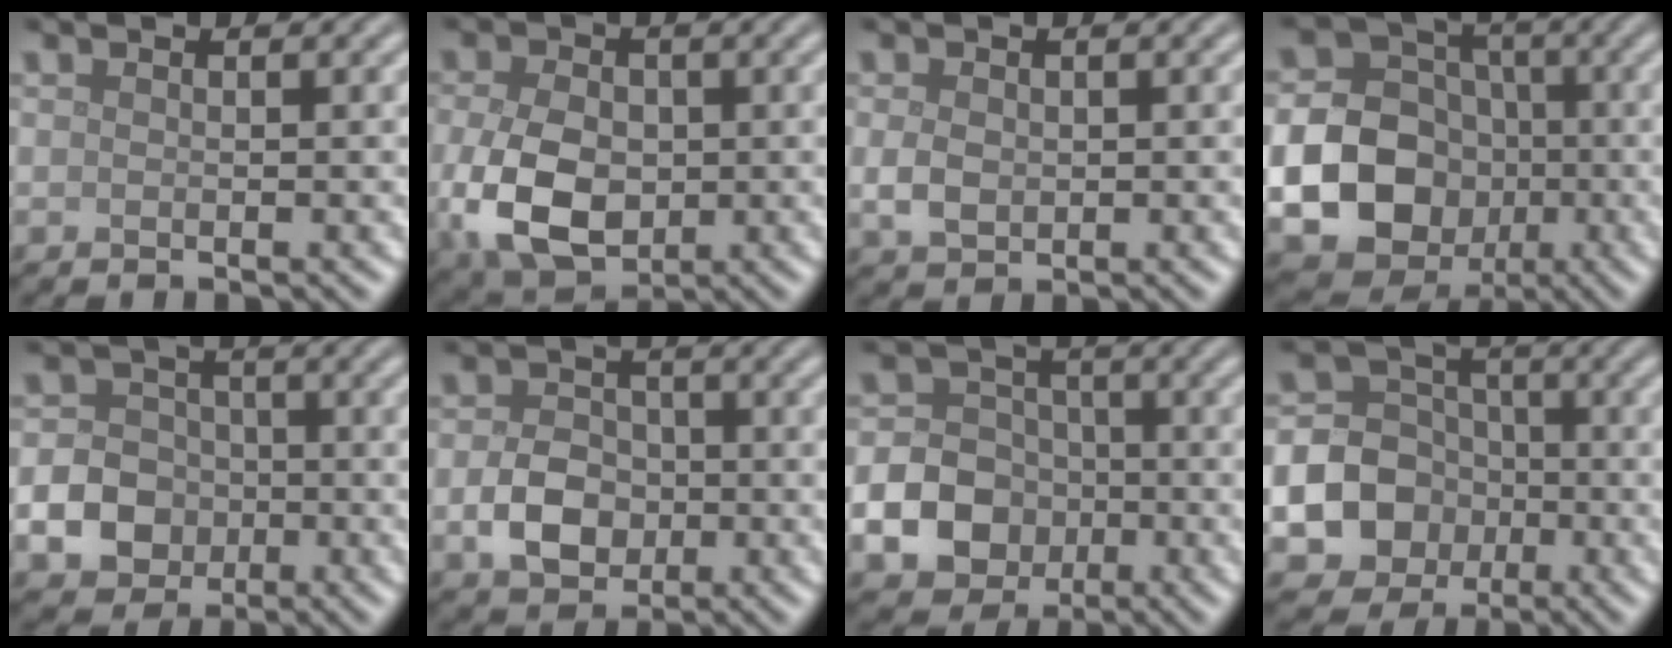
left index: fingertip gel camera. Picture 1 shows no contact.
{"total": 7.5, "force": [-1.1, 5.2, 5.3], "torque": [-0.121, -0.014, -0.018]}
{"total": 2.2, "force": [0.0, 1.7, 1.4], "torque": [-0.030, -0.002, -0.001]}
{"total": 18.5, "force": [-4.4, 17.0, 5.9], "torque": [-0.152, -0.044, -0.090]}
{"total": 5.8, "force": [-1.7, 5.1, 2.2], "torque": [-0.030, -0.002, -0.053]}
{"total": 4.1, "force": [-1.0, 3.2, 2.4], "torque": [-0.042, 0.001, -0.022]}
{"total": 10.5, "force": [-3.3, 9.4, 3.2], "torque": [-0.073, -0.027, -0.075]}
{"total": 14.5, "force": [-4.6, 13.4, 3.3], "torque": [-0.106, -0.041, -0.097]}